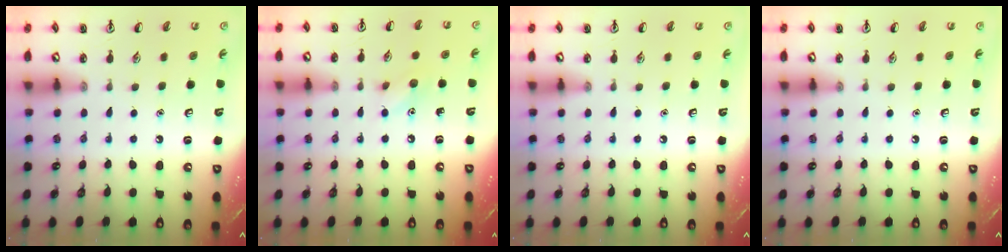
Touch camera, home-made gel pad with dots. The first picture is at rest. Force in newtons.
{"total": 5.5, "press": 5.3, "slide": 1.2}
{"total": 0.0}
{"total": 0.0}